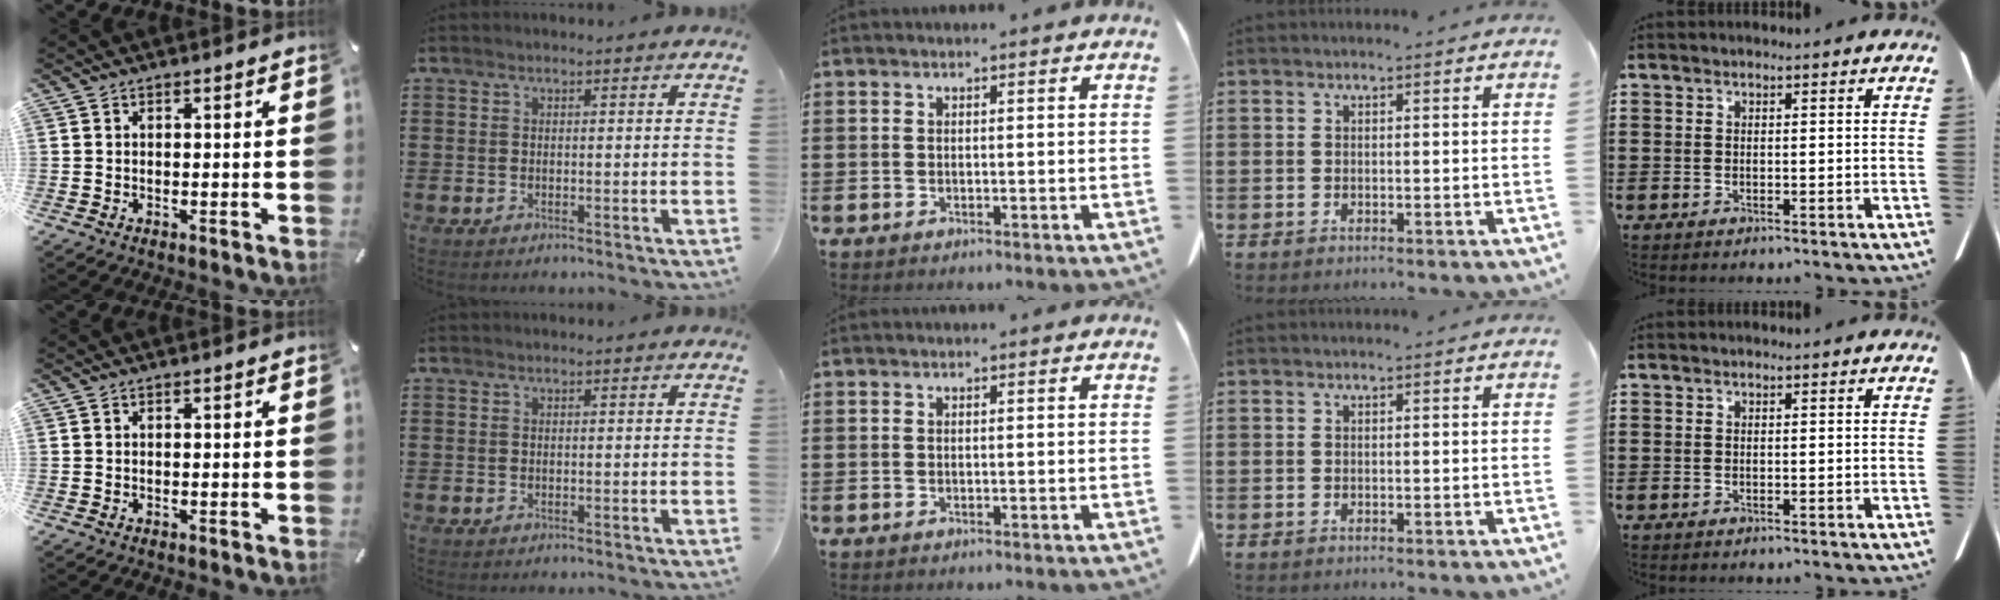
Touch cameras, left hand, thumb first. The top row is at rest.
{}